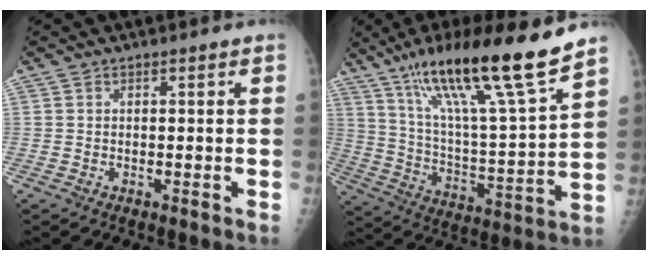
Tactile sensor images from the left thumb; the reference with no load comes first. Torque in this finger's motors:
{"motor_torque": [0.45, 0.36, 1.45, -1.31, 0.16]}